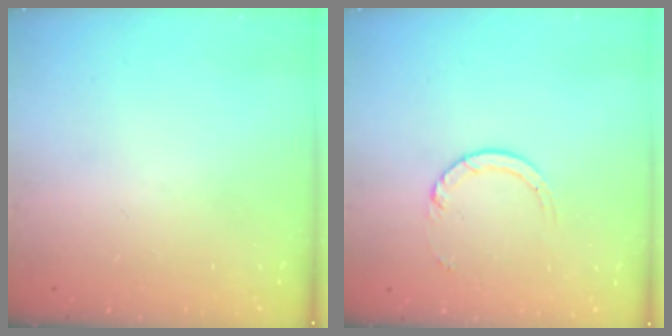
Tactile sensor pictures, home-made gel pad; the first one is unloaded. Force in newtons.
{"total": 3.0, "press": 2.9, "slide": 0.4}